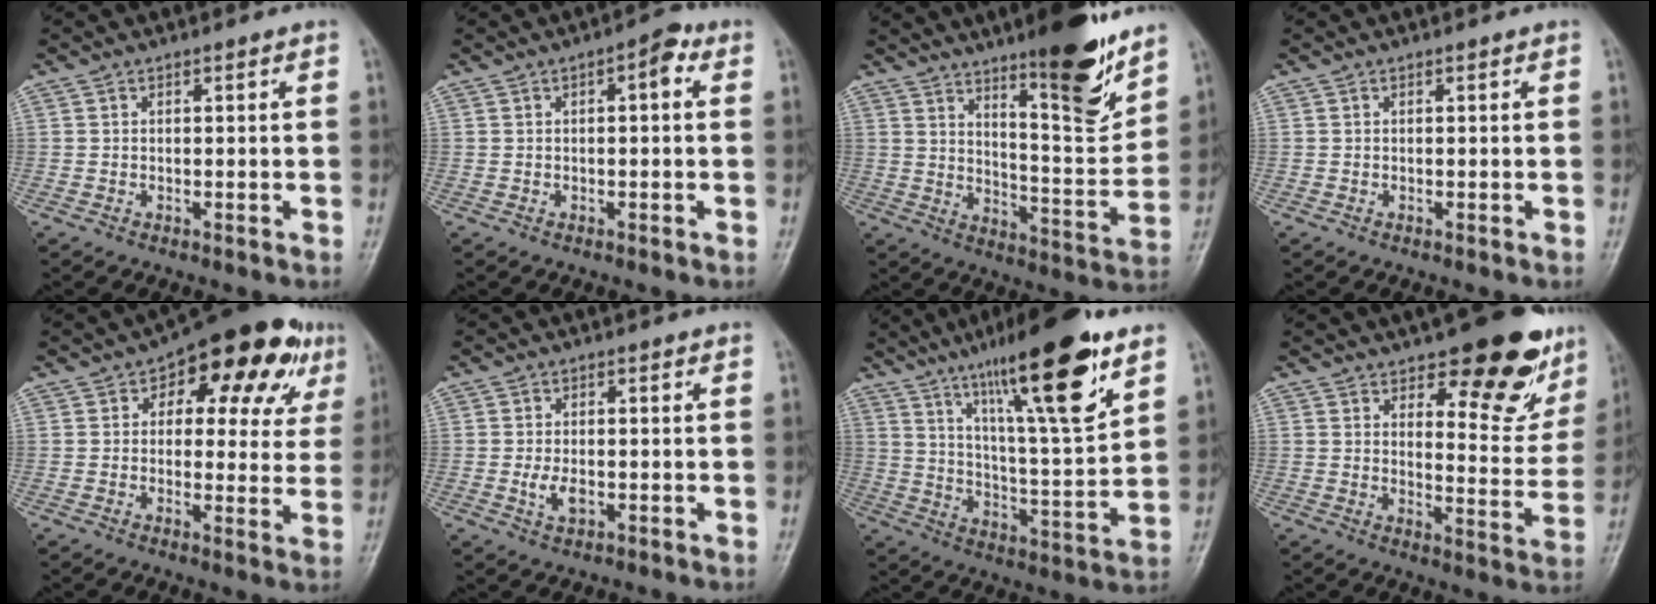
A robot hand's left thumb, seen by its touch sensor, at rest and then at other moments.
{"total": 3.7, "force": [0.9, 1.5, 3.2], "torque": [-0.037, 0.011, 0.005]}
{"total": 15.9, "force": [10.9, 3.3, 11.0], "torque": [-0.130, -0.082, 0.173]}
{"total": 0.0}
{"total": 16.5, "force": [6.9, 8.8, 12.1], "torque": [-0.099, 0.004, 0.083]}
{"total": 3.5, "force": [-0.8, 2.0, 2.8], "torque": [-0.052, -0.003, -0.013]}
{"total": 21.3, "force": [12.7, 3.6, 16.7], "torque": [-0.247, -0.052, 0.211]}
{"total": 16.6, "force": [10.9, 6.6, 10.6], "torque": [-0.071, -0.073, 0.143]}